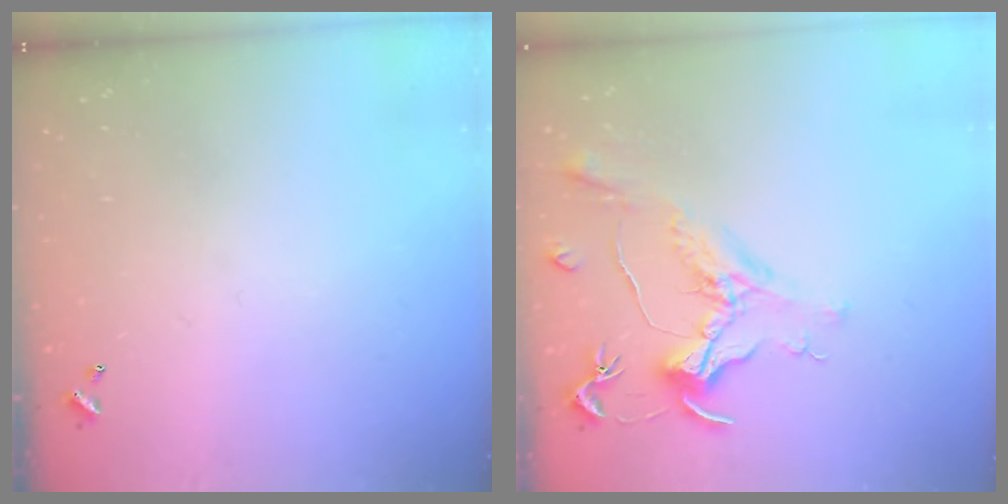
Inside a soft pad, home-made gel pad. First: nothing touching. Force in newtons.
{"total": 1.5, "press": 1.2, "slide": 0.9}